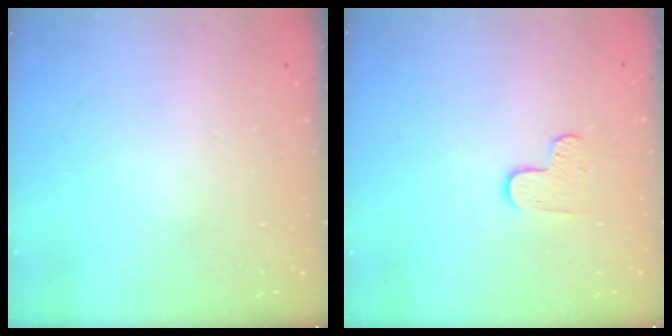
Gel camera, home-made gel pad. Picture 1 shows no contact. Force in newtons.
{"total": 5.5, "press": 5.5, "slide": 0.4}